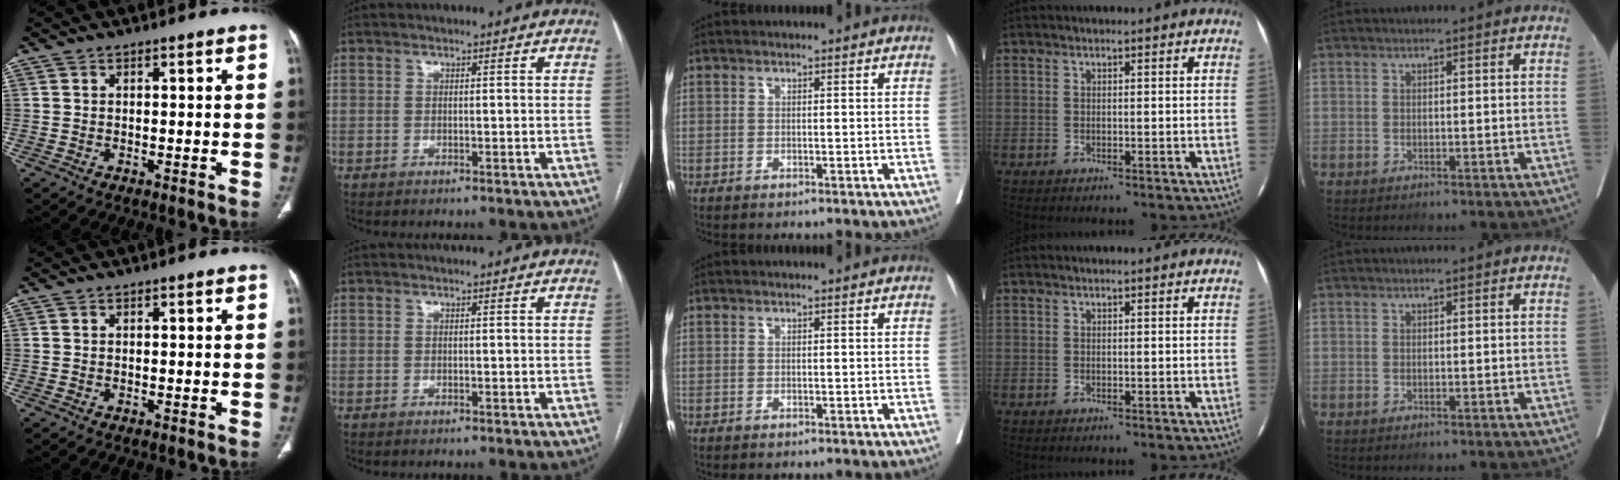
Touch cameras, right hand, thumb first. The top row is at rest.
{"middle": {"total": 0.5, "force": [-0.3, -0.1, 0.4], "torque": [-0.015, -0.001, -0.006]}}